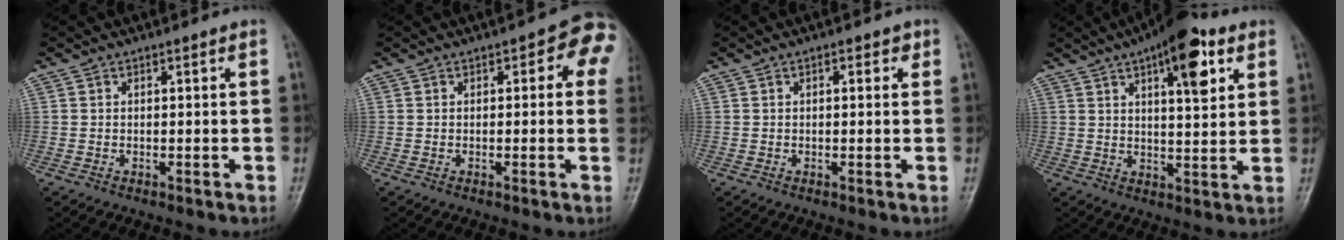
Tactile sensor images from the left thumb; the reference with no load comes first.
{"total": 7.0, "force": [1.7, 3.2, 5.9], "torque": [-0.035, 0.012, 0.006]}
{"total": 1.6, "force": [0.6, 1.0, 1.1], "torque": [-0.006, 0.002, 0.004]}
{"total": 12.4, "force": [5.9, 4.4, 10.0], "torque": [-0.119, -0.017, 0.080]}